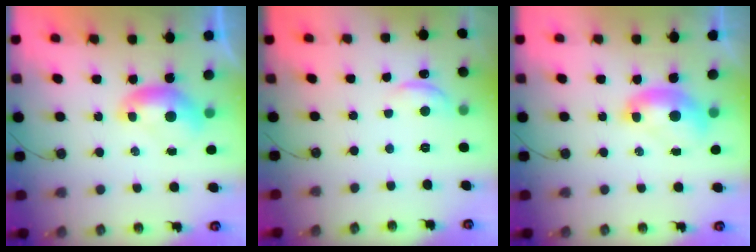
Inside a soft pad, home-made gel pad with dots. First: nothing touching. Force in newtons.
{"total": 2.6, "press": 2.5, "slide": 0.7}
{"total": 2.3, "press": 2.3, "slide": 0.3}